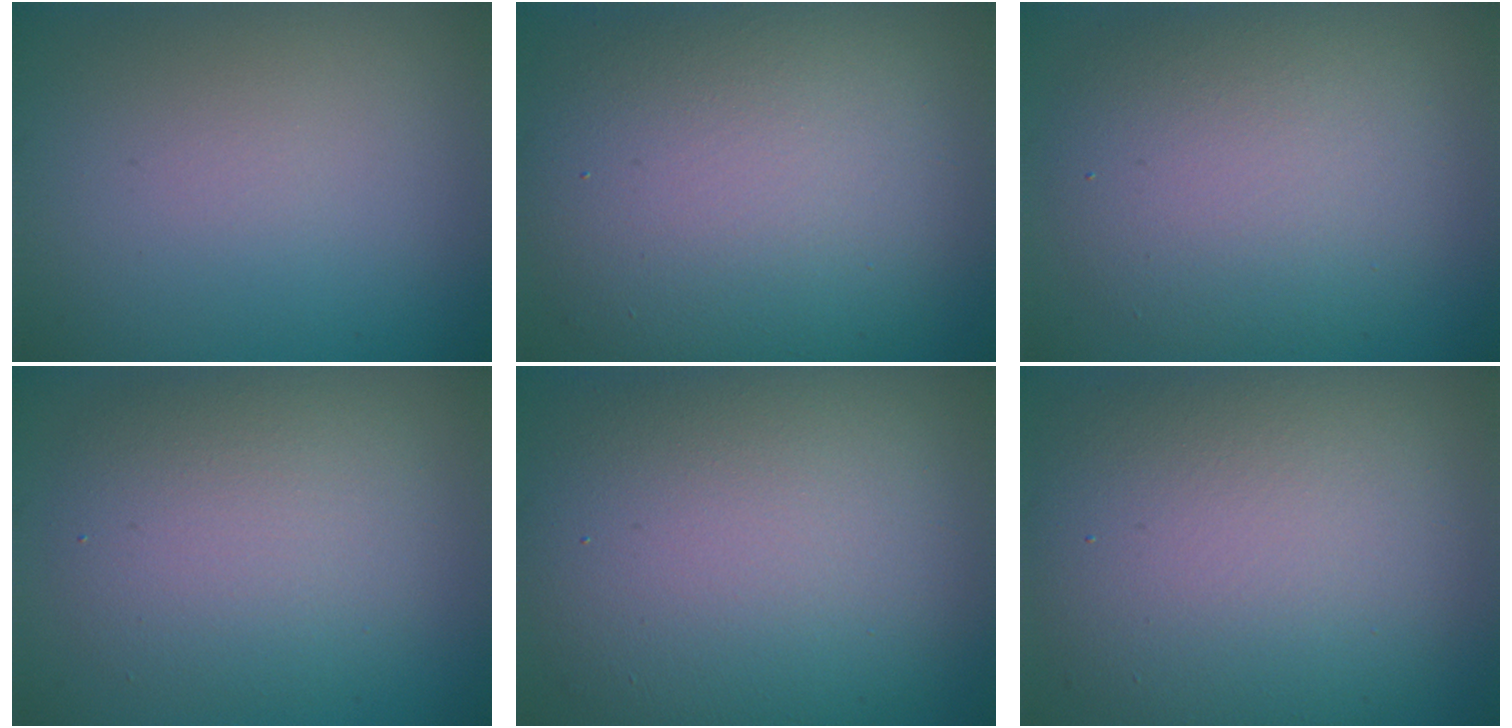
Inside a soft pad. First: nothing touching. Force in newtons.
{"total": 11.5, "press": 11.5, "slide": 0.6}
{"total": 6.7, "press": 6.7, "slide": 0.9}
{"total": 5.5, "press": 5.5, "slide": 0.4}
{"total": 12.0, "press": 12.0, "slide": 1.1}
{"total": 10.5, "press": 10.5, "slide": 0.9}